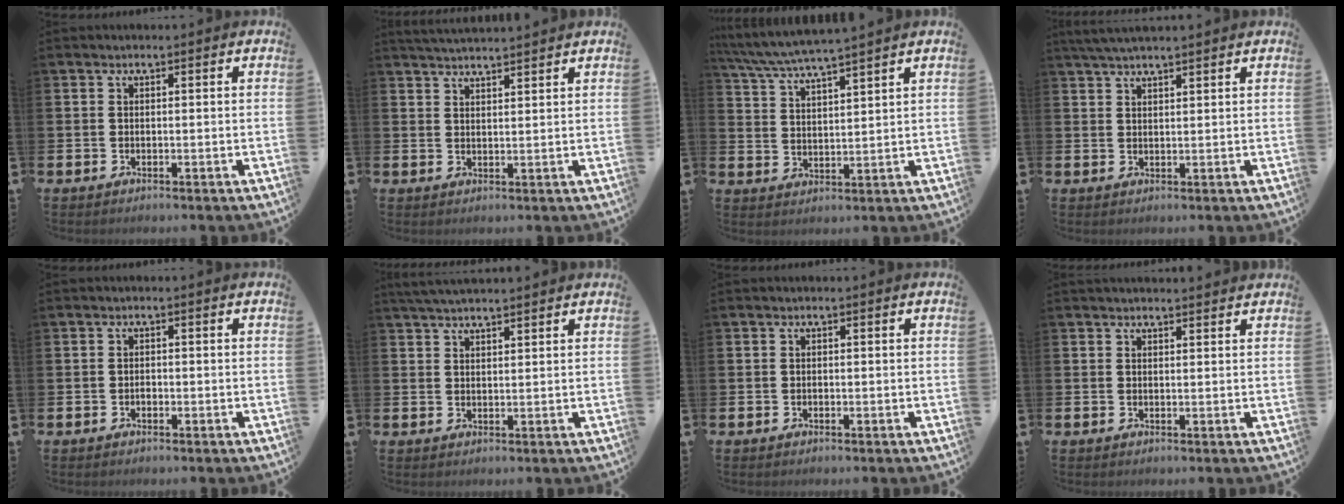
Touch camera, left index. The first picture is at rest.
{"total": 3.1, "force": [3.1, -0.1, 0.2], "torque": [-0.012, -0.014, 0.058]}
{"total": 5.3, "force": [5.1, -0.4, 1.5], "torque": [-0.048, -0.029, 0.087]}
{"total": 3.2, "force": [2.9, 0.1, 1.2], "torque": [-0.032, -0.002, 0.055]}
{"total": 0.8, "force": [-0.4, 0.5, 0.4], "torque": [-0.011, 0.001, -0.007]}
{"total": 3.4, "force": [3.2, 0.4, 1.1], "torque": [-0.023, -0.009, 0.058]}
{"total": 0.0}
{"total": 1.4, "force": [1.4, 0.1, 0.1], "torque": [0.003, -0.006, 0.024]}